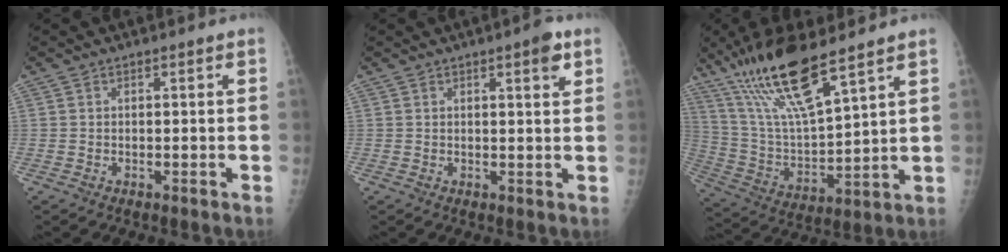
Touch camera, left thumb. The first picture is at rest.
{"total": 3.5, "force": [1.9, 0.7, 2.8], "torque": [-0.034, -0.009, 0.023]}
{"total": 18.0, "force": [12.2, 3.5, 12.8], "torque": [-0.239, -0.054, 0.244]}